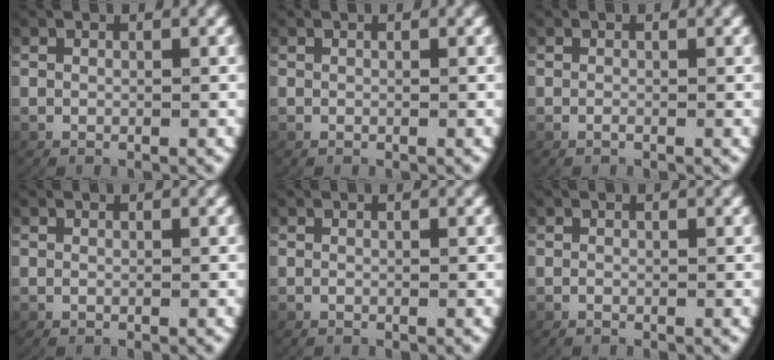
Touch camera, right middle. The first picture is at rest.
{"total": 0.0}
{"total": 0.6, "force": [-0.4, 0.3, 0.2], "torque": [-0.006, 0.006, -0.010]}
{"total": 0.0}
{"total": 0.0}
{"total": 0.0}